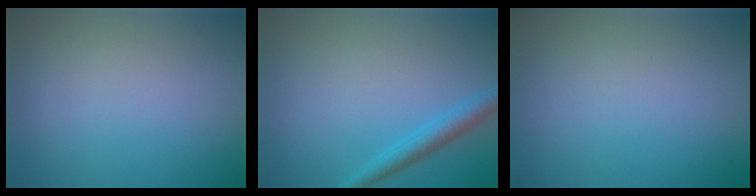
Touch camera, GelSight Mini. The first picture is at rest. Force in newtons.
{"total": 2.4, "press": 2.4, "slide": 0.1}
{"total": 0.0}